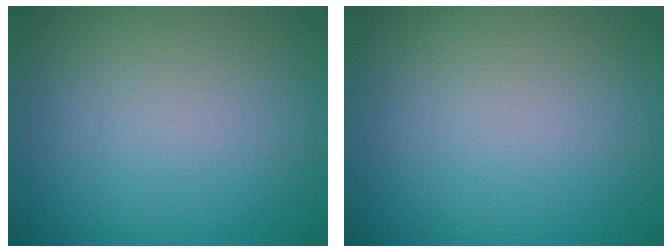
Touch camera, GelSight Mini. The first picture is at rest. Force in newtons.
{"total": 0.0}